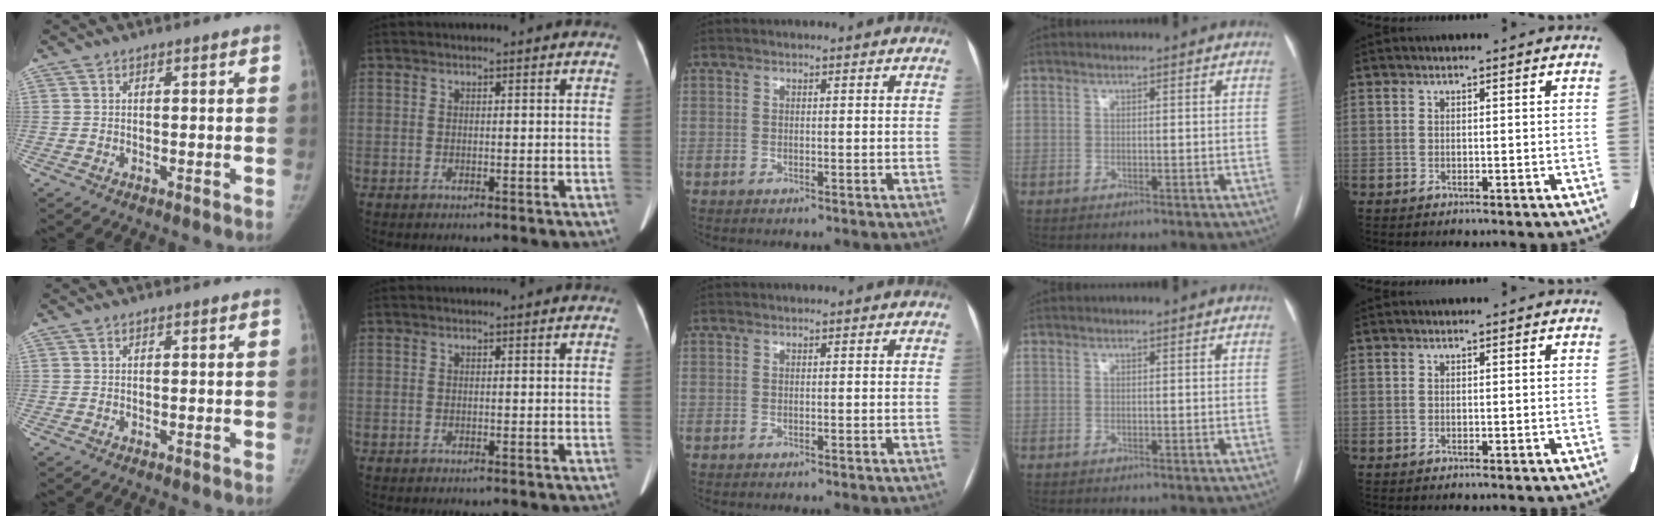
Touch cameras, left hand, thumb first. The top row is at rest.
{}